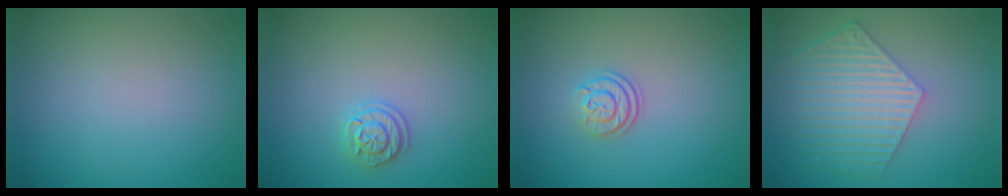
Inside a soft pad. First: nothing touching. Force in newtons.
{"total": 1.8, "press": 1.8, "slide": 0.5}
{"total": 2.3, "press": 1.7, "slide": 1.6}
{"total": 6.5, "press": 5.0, "slide": 4.2}